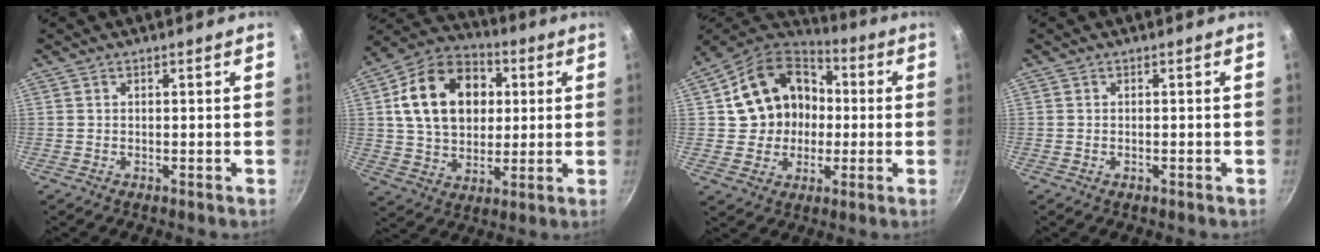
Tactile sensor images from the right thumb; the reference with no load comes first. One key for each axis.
{"total": 19.3, "fx": 3.8, "fy": 14.3, "fz": 12.5, "tx": -0.183, "ty": 0.016, "tz": 0.059}
{"total": 17.0, "fx": 1.3, "fy": 14.4, "fz": 8.9, "tx": -0.129, "ty": 0.038, "tz": 0.023}
{"total": 0.5, "fx": -0.3, "fy": 0.2, "fz": 0.4, "tx": -0.006, "ty": 0.001, "tz": -0.005}